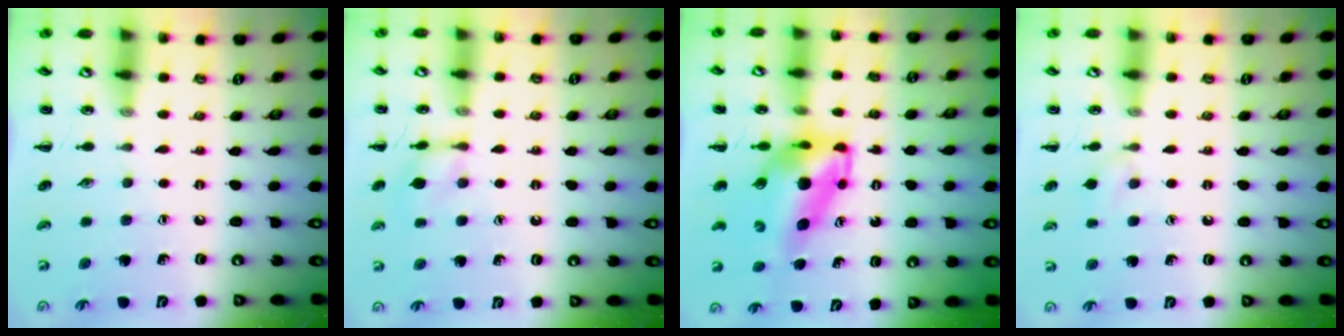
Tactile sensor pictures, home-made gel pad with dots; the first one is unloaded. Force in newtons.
{"total": 7.9, "press": 7.9, "slide": 0.2}
{"total": 7.6, "press": 7.3, "slide": 2.0}
{"total": 6.2, "press": 5.9, "slide": 2.0}